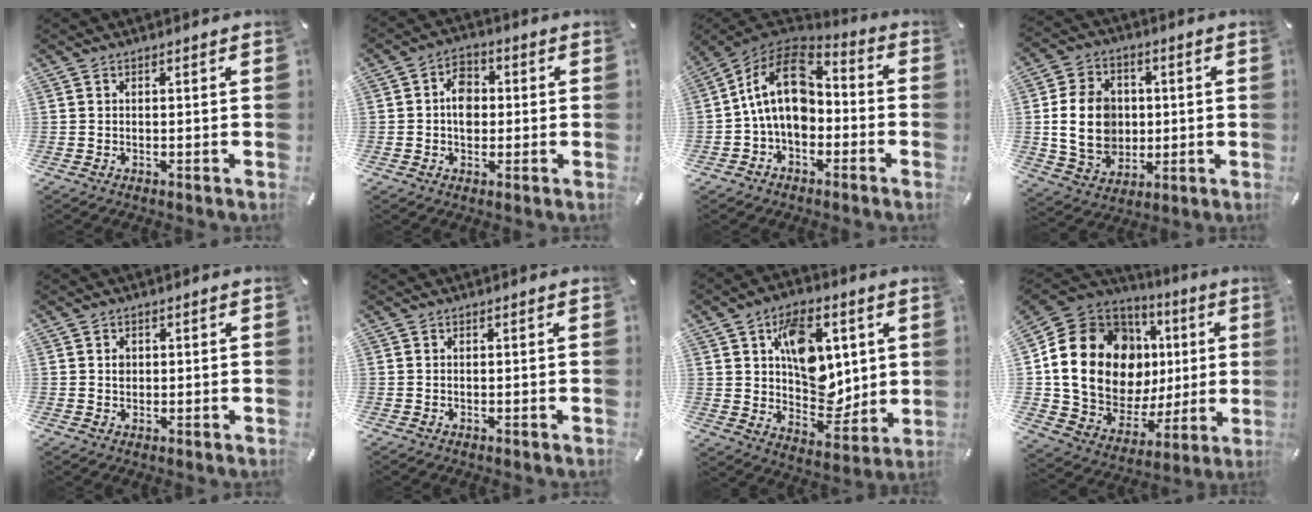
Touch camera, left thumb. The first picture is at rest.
{"total": 6.5, "force": [-0.1, 5.0, 4.1], "torque": [-0.055, 0.005, -0.004]}
{"total": 15.6, "force": [-0.7, 11.0, 11.0], "torque": [-0.225, 0.010, -0.019]}
{"total": 13.8, "force": [0.4, 11.5, 7.6], "torque": [-0.161, 0.009, 0.009]}
{"total": 1.5, "force": [0.3, 1.4, 0.5], "torque": [-0.004, 0.002, 0.002]}
{"total": 0.0}
{"total": 13.9, "force": [4.3, 10.3, 8.4], "torque": [-0.110, -0.022, 0.082]}
{"total": 21.4, "force": [4.6, 16.9, 12.3], "torque": [-0.233, -0.045, 0.099]}